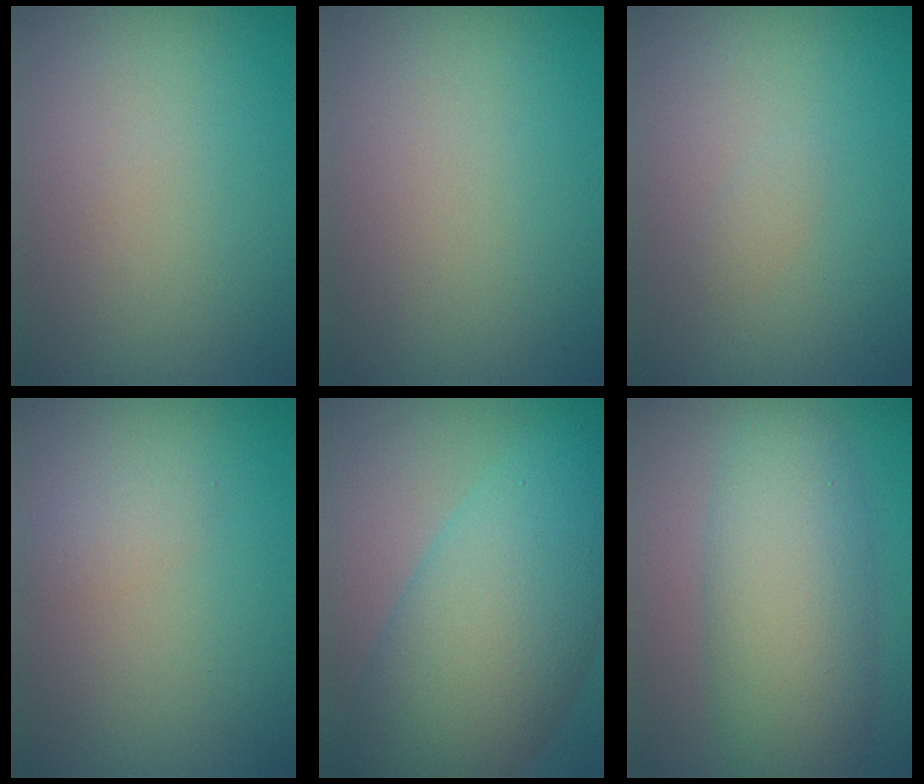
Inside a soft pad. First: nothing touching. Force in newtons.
{"total": 0.0}
{"total": 0.6, "press": 0.6, "slide": 0.0}
{"total": 1.1, "press": 1.1, "slide": 0.1}
{"total": 11.4, "press": 11.4, "slide": 0.3}
{"total": 7.7, "press": 7.7, "slide": 0.3}